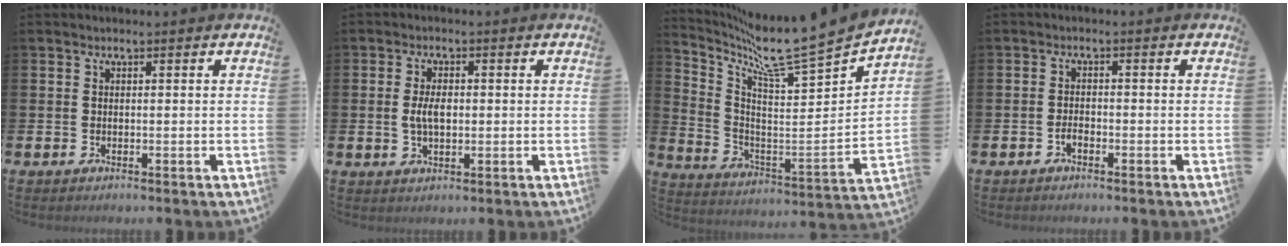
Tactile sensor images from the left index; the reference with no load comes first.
{"total": 3.4, "force": [0.1, 1.8, 3.0], "torque": [-0.058, 0.001, -0.005]}
{"total": 9.7, "force": [9.0, 0.0, 3.8], "torque": [-0.097, -0.090, 0.133]}
{"total": 1.3, "force": [-0.9, 0.5, 0.7], "torque": [-0.022, 0.001, -0.015]}